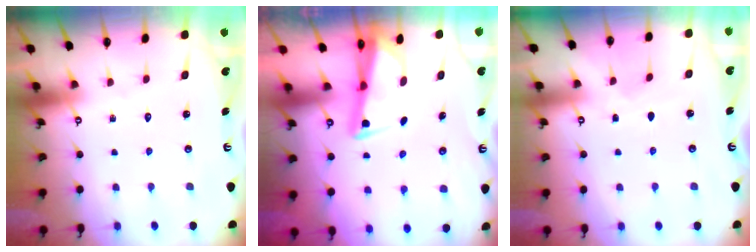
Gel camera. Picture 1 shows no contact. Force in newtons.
{"total": 2.4, "press": 2.4, "slide": 0.5}
{"total": 2.7, "press": 2.6, "slide": 0.4}